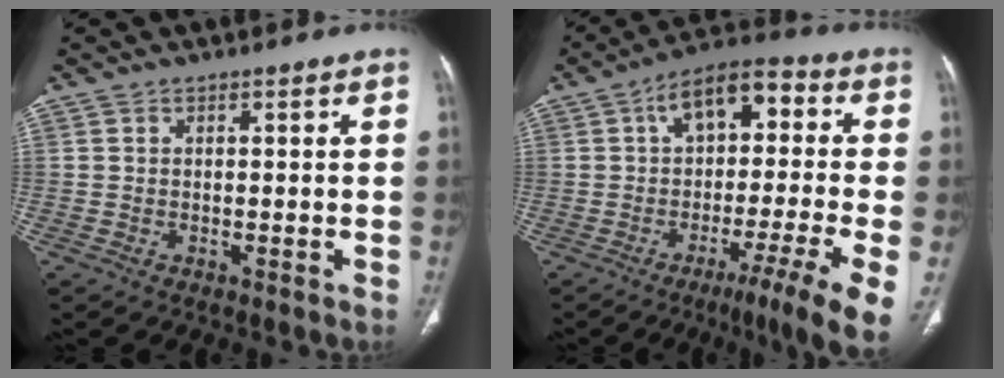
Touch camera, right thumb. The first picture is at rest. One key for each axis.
{"total": 17.8, "fx": -2.6, "fy": 4.4, "fz": 17.0, "tx": -0.251, "ty": 0.032, "tz": -0.049}